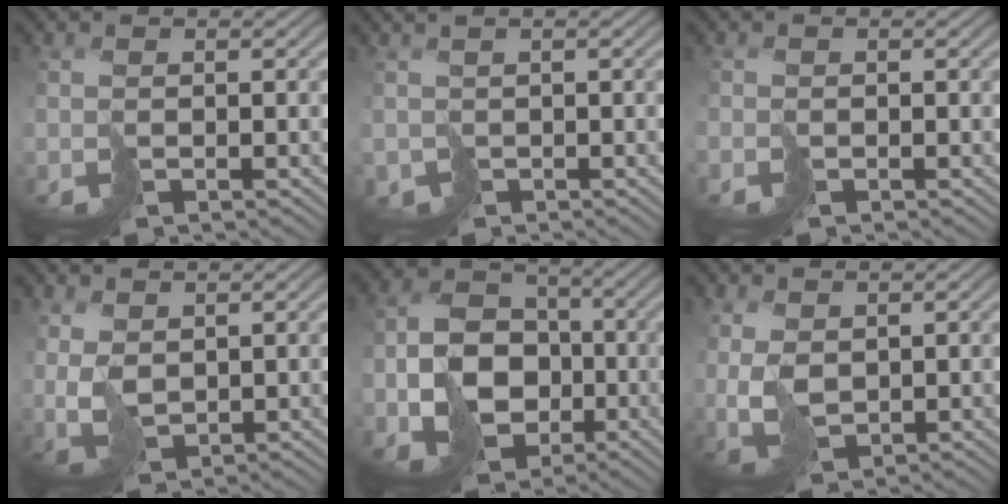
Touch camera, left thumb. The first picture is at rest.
{"total": 1.4, "force": [0.2, 0.2, -1.4], "torque": [0.031, 0.000, 0.011]}
{"total": 0.8, "force": [-0.6, 0.4, -0.2], "torque": [-0.002, -0.006, -0.014]}
{"total": 2.7, "force": [1.7, 1.7, 1.0], "torque": [-0.039, 0.001, 0.045]}
{"total": 10.2, "force": [-3.0, 8.3, 5.0], "torque": [-0.107, -0.032, -0.057]}
{"total": 2.9, "force": [1.3, 2.1, 1.5], "torque": [-0.052, -0.001, 0.036]}